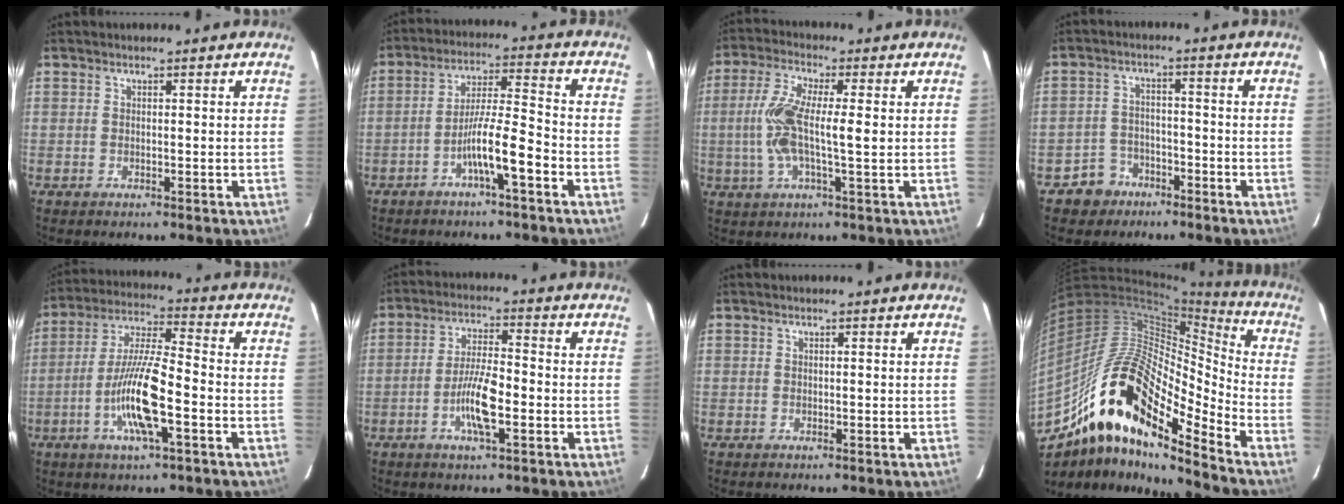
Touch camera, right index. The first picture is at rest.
{"total": 8.1, "force": [-3.9, 0.3, 7.1], "torque": [-0.130, 0.015, -0.069]}
{"total": 9.0, "force": [0.2, 1.6, 8.8], "torque": [-0.190, 0.009, -0.002]}
{"total": 5.1, "force": [-3.2, 3.9, 0.2], "torque": [0.002, 0.013, -0.051]}
{"total": 12.6, "force": [-4.1, 1.5, 11.8], "torque": [-0.231, -0.003, -0.077]}
{"total": 7.7, "force": [-2.5, 1.3, 7.2], "torque": [-0.137, 0.002, -0.049]}
{"total": 0.0}
{"total": 22.7, "force": [-13.3, 6.6, 17.2], "torque": [-0.346, 0.017, -0.231]}